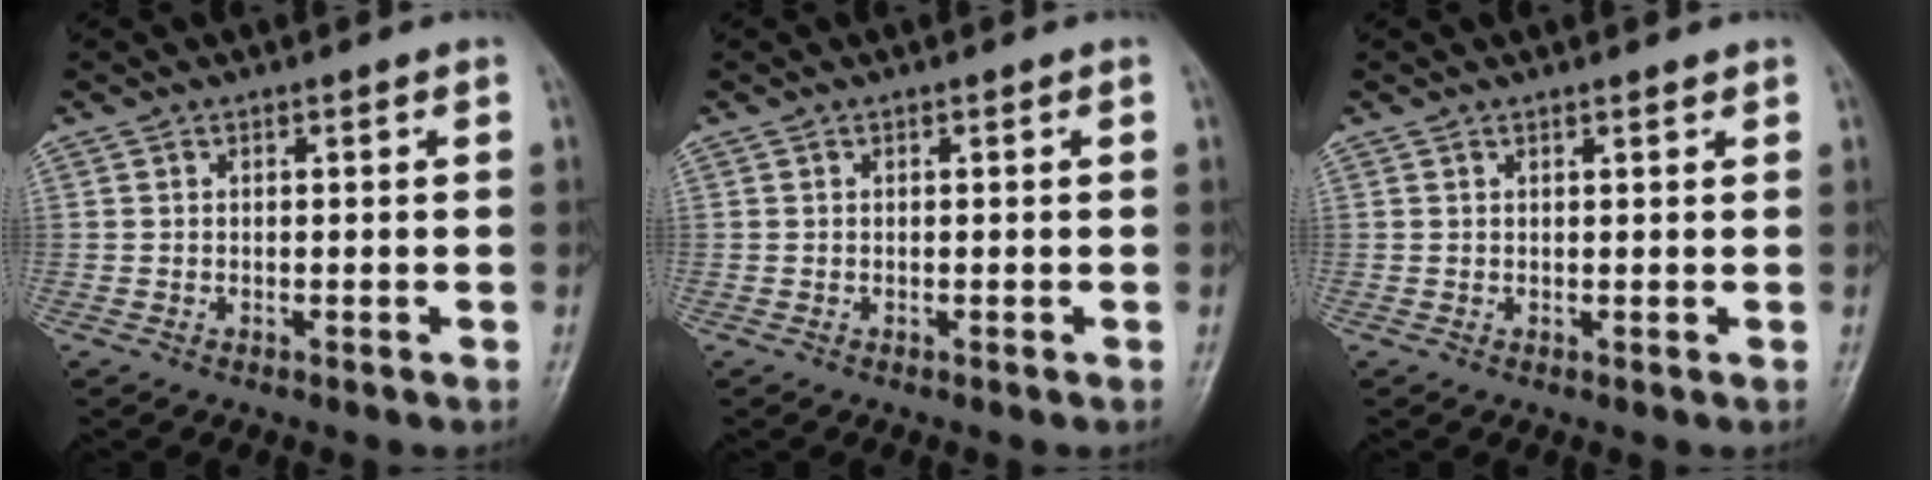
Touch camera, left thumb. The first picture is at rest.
{"total": 0.0}
{"total": 0.9, "force": [0.7, 0.2, 0.4], "torque": [-0.008, -0.005, 0.011]}